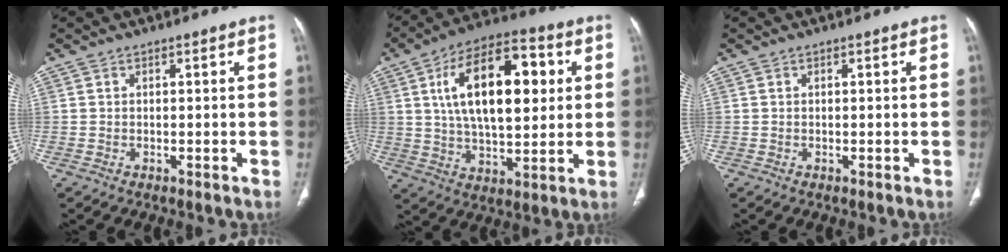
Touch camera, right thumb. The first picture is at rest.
{"total": 20.5, "force": [4.9, 10.0, 17.2], "torque": [-0.260, 0.006, 0.077]}
{"total": 0.0}